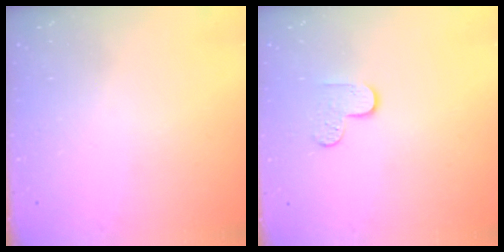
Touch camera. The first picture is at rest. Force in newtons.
{"total": 4.8, "press": 4.7, "slide": 0.5}